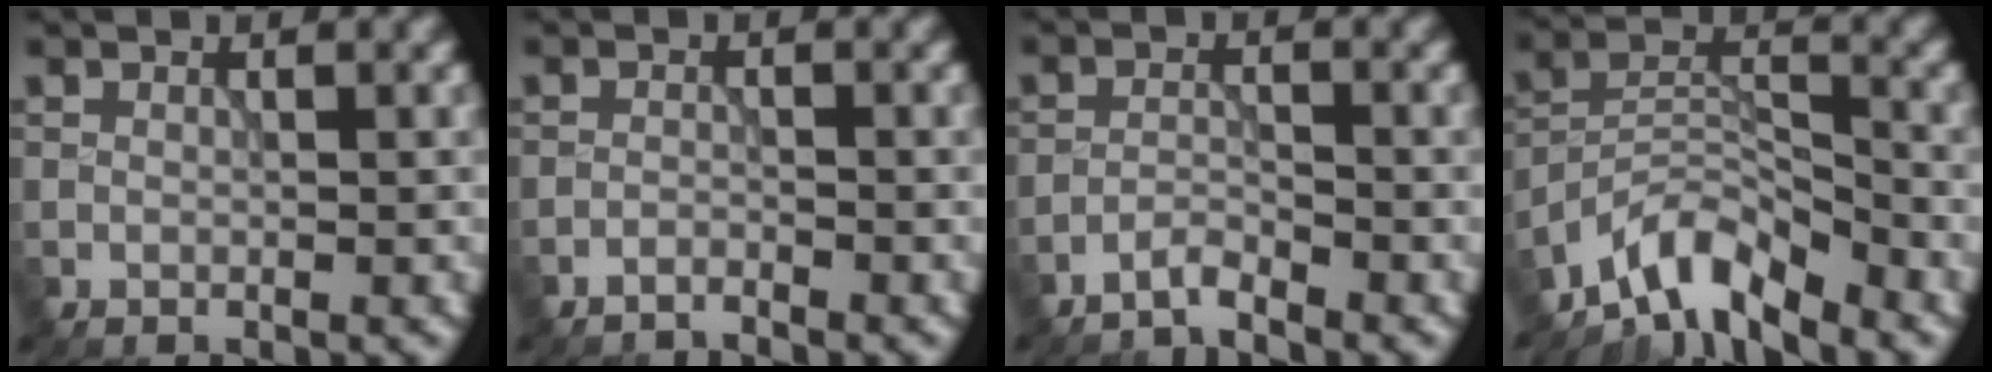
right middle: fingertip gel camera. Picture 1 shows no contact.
{"total": 1.4, "force": [-1.4, 0.1, 0.2], "torque": [-0.001, -0.001, -0.031]}
{"total": 1.8, "force": [-1.8, 0.1, 0.4], "torque": [-0.003, 0.004, -0.040]}
{"total": 6.3, "force": [-5.3, 1.7, 2.9], "torque": [-0.046, 0.001, -0.110]}